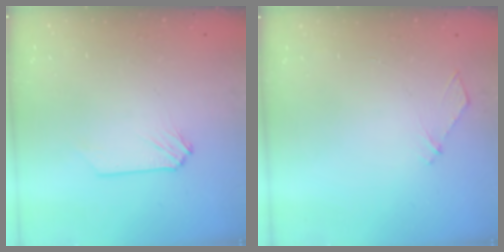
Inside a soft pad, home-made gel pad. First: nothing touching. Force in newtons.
{"total": 4.2, "press": 4.1, "slide": 0.6}